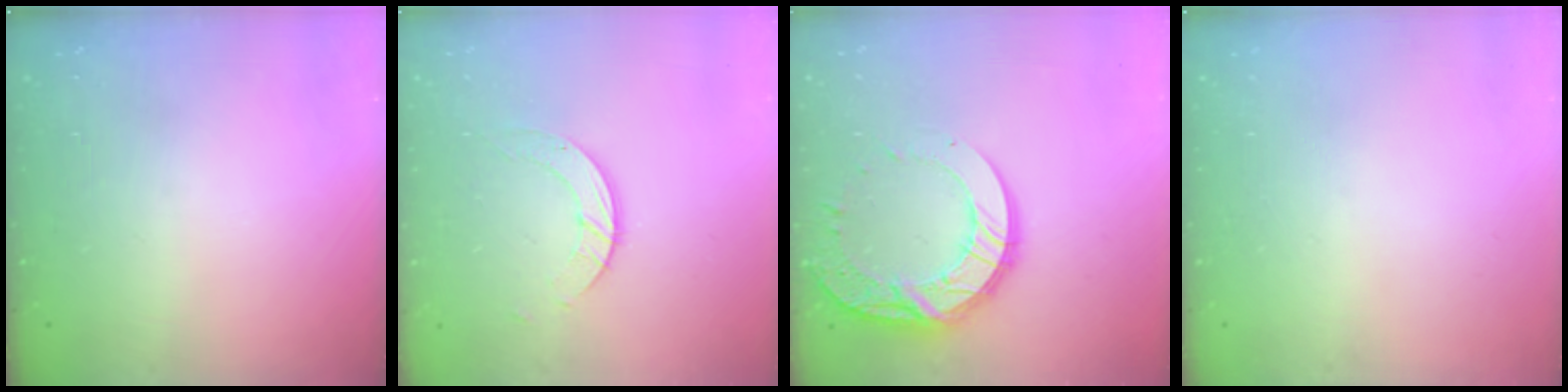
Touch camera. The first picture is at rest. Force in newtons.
{"total": 5.1, "press": 5.1, "slide": 0.2}
{"total": 17.3, "press": 17.2, "slide": 1.9}
{"total": 0.0}